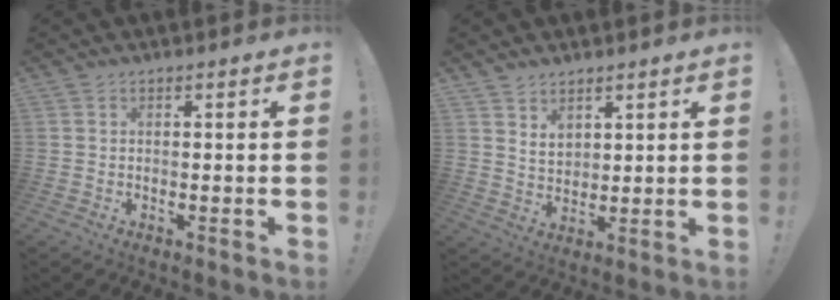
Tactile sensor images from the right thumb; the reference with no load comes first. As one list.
[{"total": 4.7, "force": [3.6, 2.9, 1.0], "torque": [-0.010, -0.031, 0.065]}]